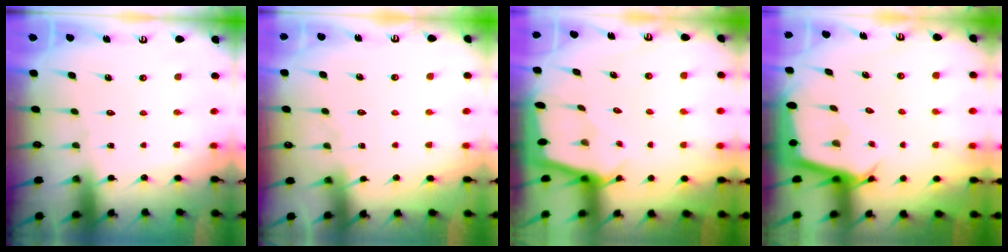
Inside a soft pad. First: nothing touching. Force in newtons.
{"total": 2.8, "press": 2.8, "slide": 0.4}
{"total": 1.6, "press": 1.6, "slide": 0.2}
{"total": 2.8, "press": 2.8, "slide": 0.0}